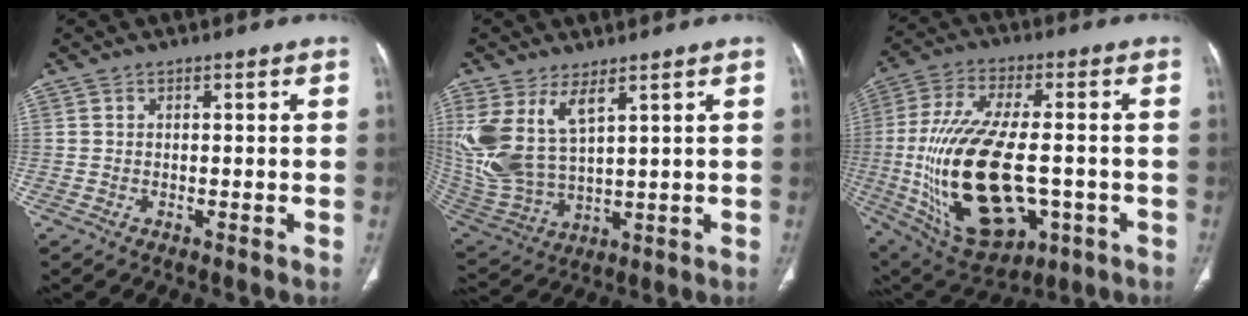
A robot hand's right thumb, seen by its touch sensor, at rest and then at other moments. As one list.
[{"total": 14.5, "force": [6.3, 6.8, 11.2], "torque": [-0.246, -0.027, 0.149]}, {"total": 25.7, "force": [-3.9, 12.9, 21.9], "torque": [-0.445, -0.002, -0.037]}]